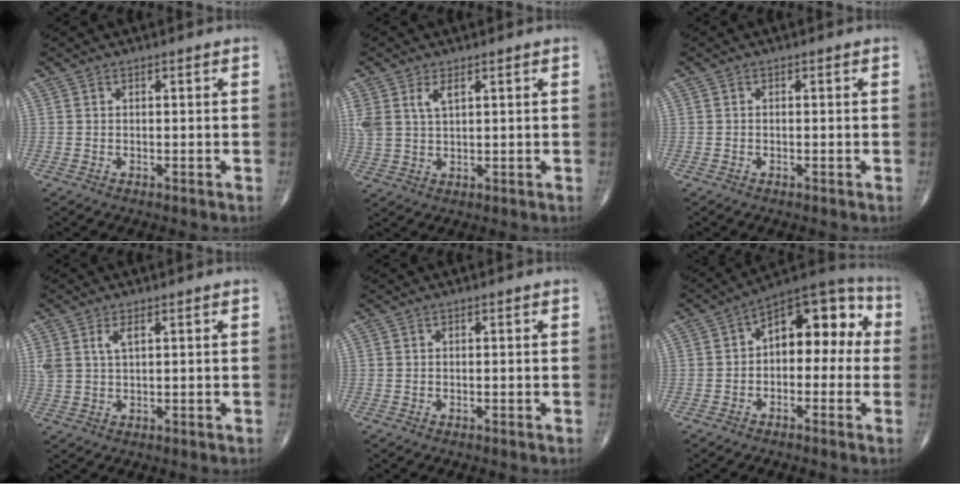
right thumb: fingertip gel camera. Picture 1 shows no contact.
{"total": 5.3, "force": [2.4, 2.6, 3.9], "torque": [-0.087, -0.001, 0.055]}
{"total": 0.0}
{"total": 3.6, "force": [1.7, 1.5, 2.8], "torque": [-0.062, 0.002, 0.039]}
{"total": 0.0}
{"total": 13.4, "force": [0.9, 7.9, 10.8], "torque": [-0.109, 0.048, -0.005]}